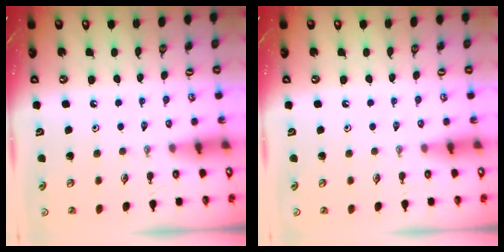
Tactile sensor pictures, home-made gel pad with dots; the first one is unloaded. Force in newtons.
{"total": 0.0}